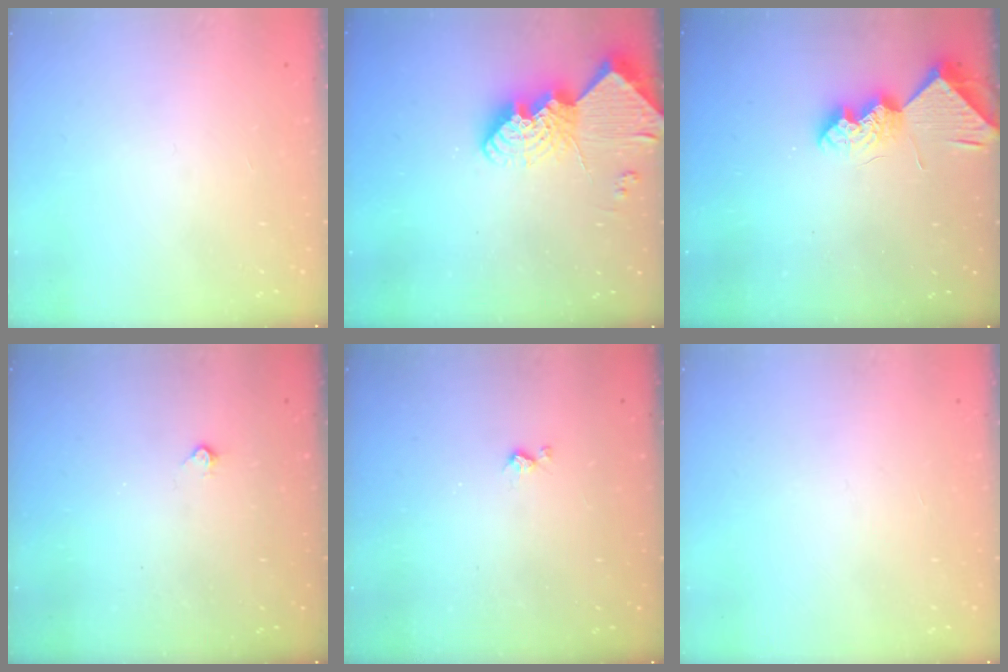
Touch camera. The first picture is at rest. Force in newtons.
{"total": 14.6, "press": 14.5, "slide": 1.1}
{"total": 9.3, "press": 9.3, "slide": 0.2}
{"total": 2.2, "press": 2.2, "slide": 0.4}
{"total": 3.2, "press": 3.2, "slide": 0.5}
{"total": 0.0}